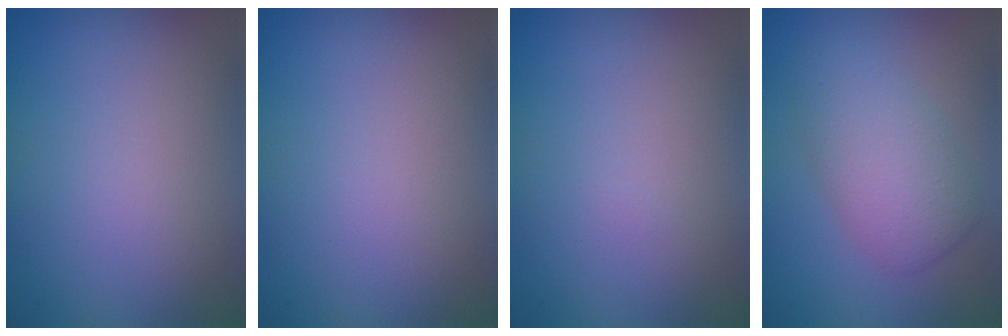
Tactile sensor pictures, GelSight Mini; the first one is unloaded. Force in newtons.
{"total": 0.0}
{"total": 0.0}
{"total": 4.6, "press": 4.6, "slide": 0.0}